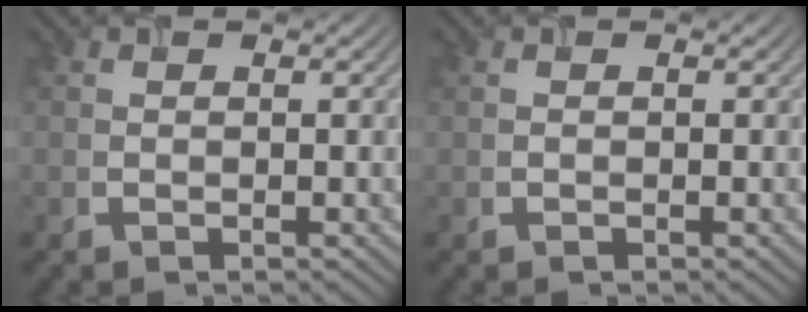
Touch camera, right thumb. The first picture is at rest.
{"total": 0.0}